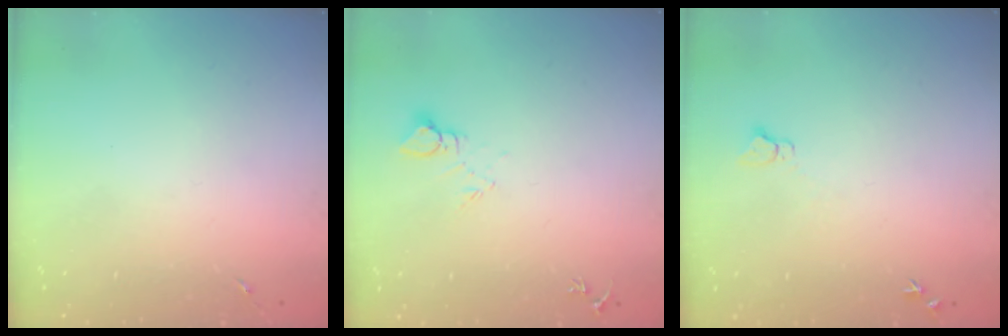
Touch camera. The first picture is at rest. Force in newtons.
{"total": 6.0, "press": 6.0, "slide": 0.5}
{"total": 4.1, "press": 4.0, "slide": 0.5}